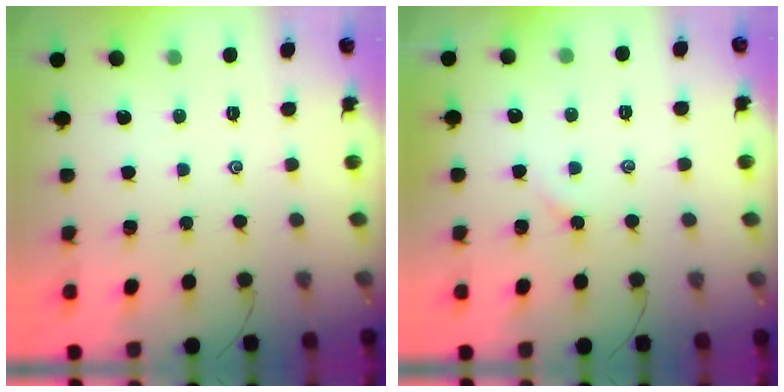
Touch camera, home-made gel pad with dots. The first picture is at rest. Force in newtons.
{"total": 2.1, "press": 2.1, "slide": 0.4}